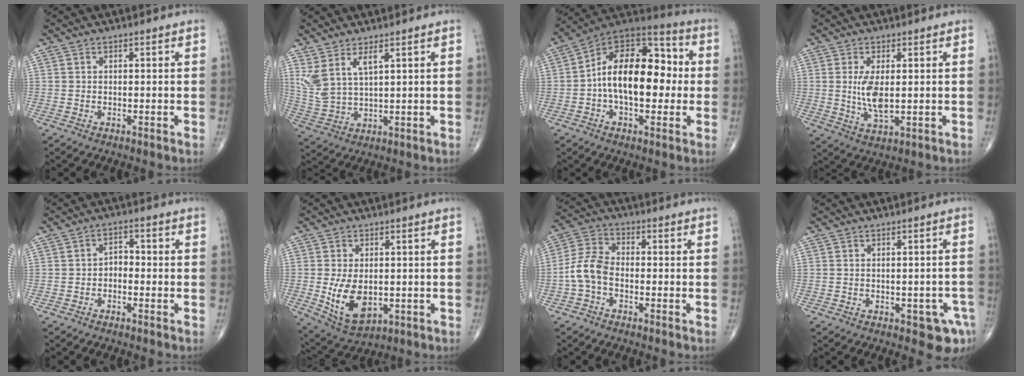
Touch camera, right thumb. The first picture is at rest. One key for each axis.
{"total": 7.8, "fx": 4.1, "fy": 2.7, "fz": 6.0, "tx": -0.137, "ty": -0.023, "tz": 0.096}
{"total": 19.5, "fx": -0.3, "fy": 11.1, "fz": 16.0, "tx": -0.229, "ty": 0.040, "tz": -0.014}
{"total": 6.3, "fx": 0.5, "fy": 2.5, "fz": 5.8, "tx": -0.114, "ty": -0.016, "tz": 0.016}
{"total": 2.9, "fx": -1.0, "fy": 1.9, "fz": 1.9, "tx": -0.017, "ty": 0.020, "tz": -0.027}
{"total": 10.1, "fx": -1.2, "fy": 6.1, "fz": 7.9, "tx": -0.130, "ty": -0.013, "tz": -0.003}
{"total": 6.8, "fx": -2.1, "fy": 4.2, "fz": 5.0, "tx": -0.102, "ty": 0.025, "tz": -0.053}
{"total": 5.3, "fx": -2.6, "fy": 2.4, "fz": 4.0, "tx": -0.031, "ty": 0.012, "tz": -0.025}